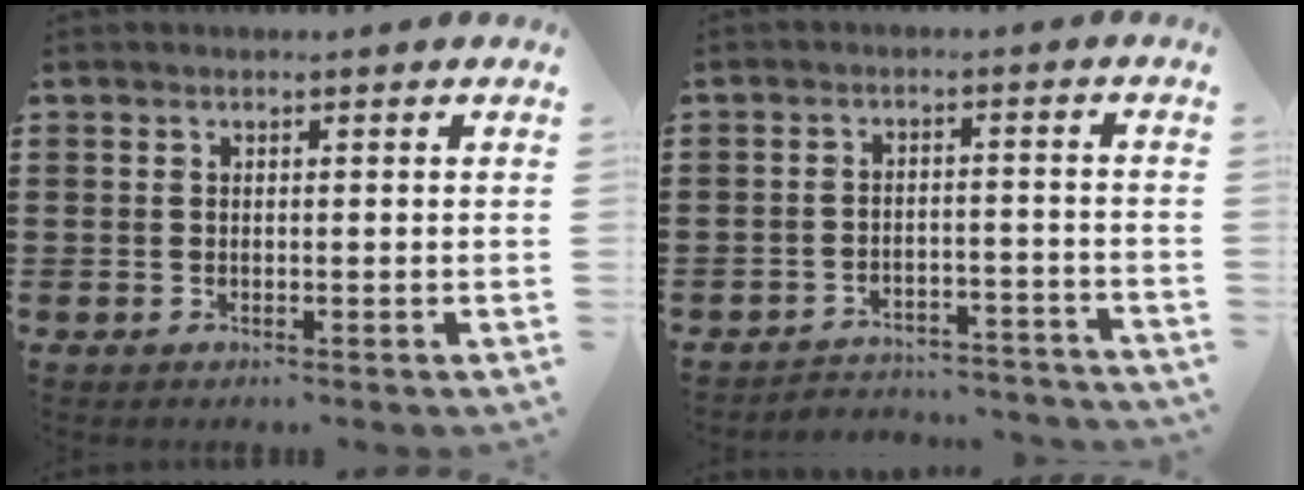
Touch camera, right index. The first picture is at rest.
{"total": 3.9, "force": [-3.9, 0.4, 0.1], "torque": [-0.007, 0.003, -0.082]}